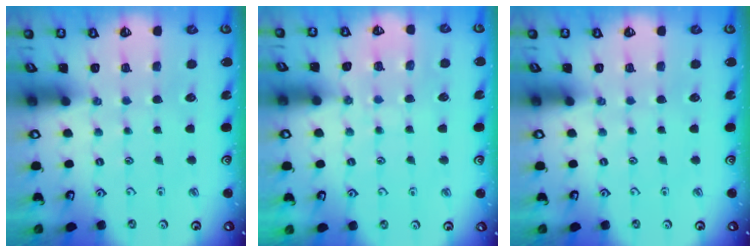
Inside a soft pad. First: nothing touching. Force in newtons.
{"total": 6.8, "press": 6.8, "slide": 0.7}
{"total": 0.0}